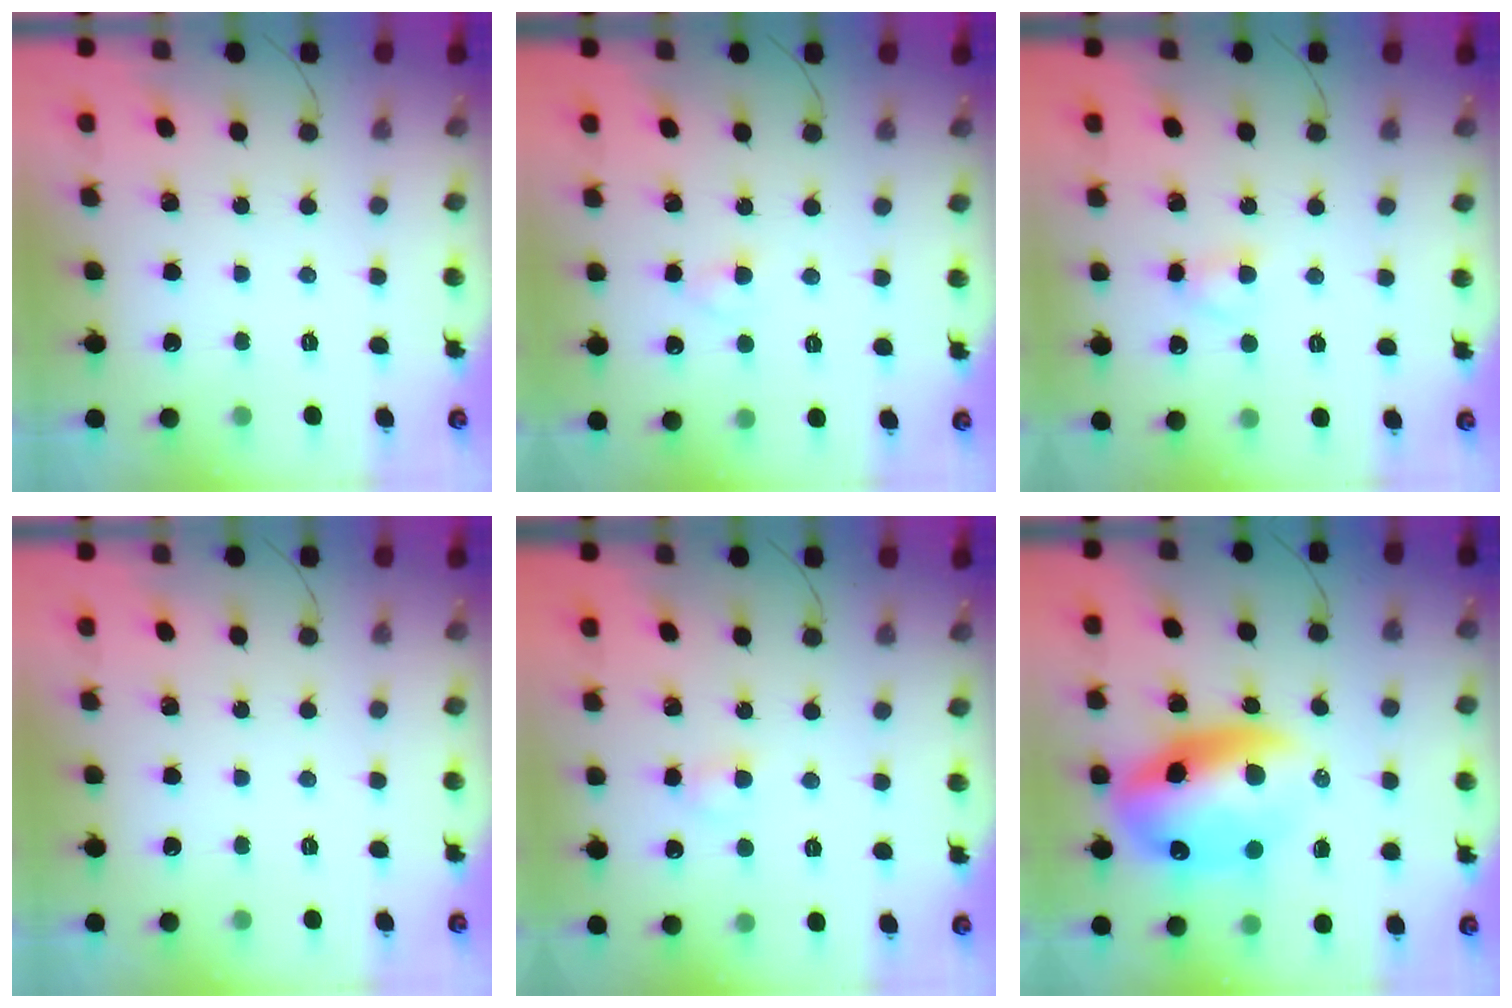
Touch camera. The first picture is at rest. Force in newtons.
{"total": 2.2, "press": 2.0, "slide": 0.9}
{"total": 3.1, "press": 2.8, "slide": 1.3}
{"total": 0.0}
{"total": 2.7, "press": 2.5, "slide": 1.1}
{"total": 17.4, "press": 16.9, "slide": 3.9}